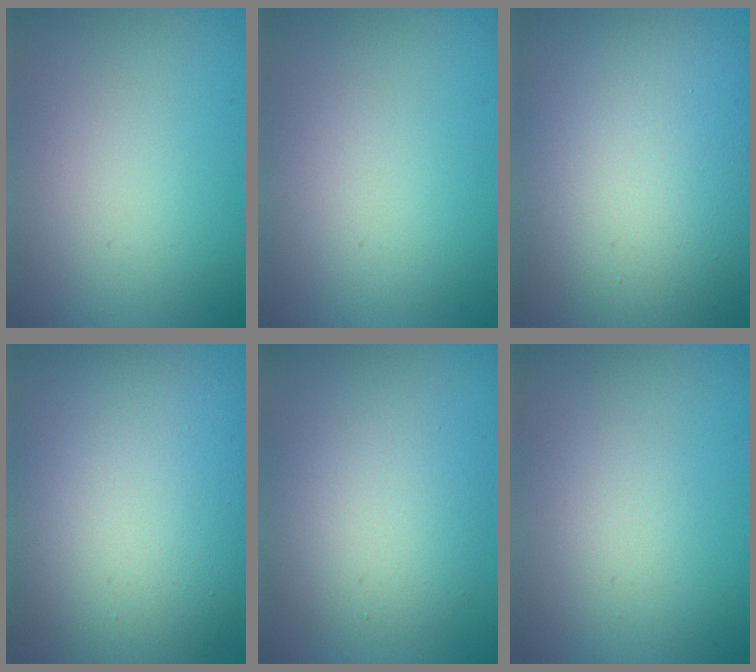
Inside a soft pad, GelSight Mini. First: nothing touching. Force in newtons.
{"total": 0.0}
{"total": 15.7, "press": 15.6, "slide": 0.9}
{"total": 15.2, "press": 15.1, "slide": 1.0}
{"total": 6.0, "press": 6.0, "slide": 0.3}
{"total": 1.2, "press": 1.2, "slide": 0.1}